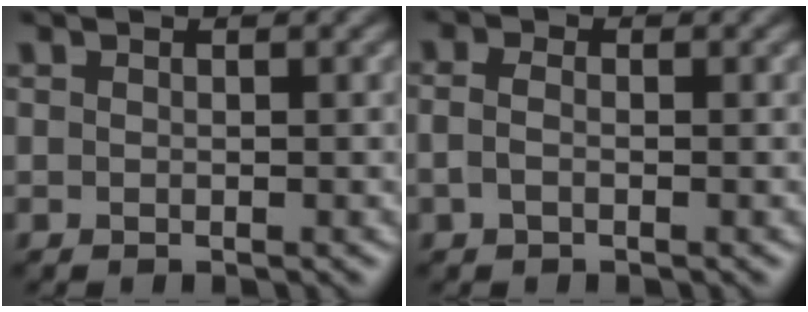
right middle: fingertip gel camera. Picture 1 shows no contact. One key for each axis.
{"total": 1.4, "fx": -0.3, "fy": 0.8, "fz": 1.1, "tx": -0.028, "ty": 0.001, "tz": -0.012}